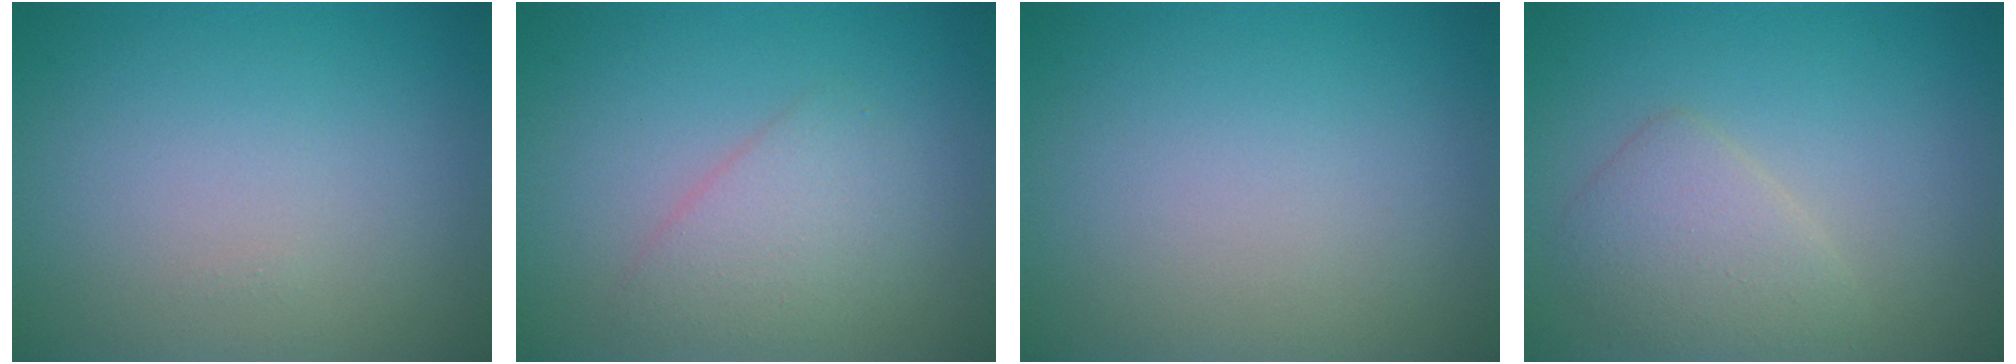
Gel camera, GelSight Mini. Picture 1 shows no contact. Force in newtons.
{"total": 2.4, "press": 2.4, "slide": 0.1}
{"total": 0.0}
{"total": 2.8, "press": 2.8, "slide": 0.2}